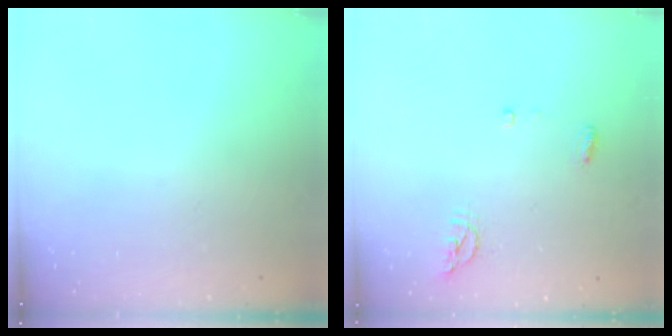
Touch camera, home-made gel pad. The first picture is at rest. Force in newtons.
{"total": 4.9, "press": 4.9, "slide": 0.6}